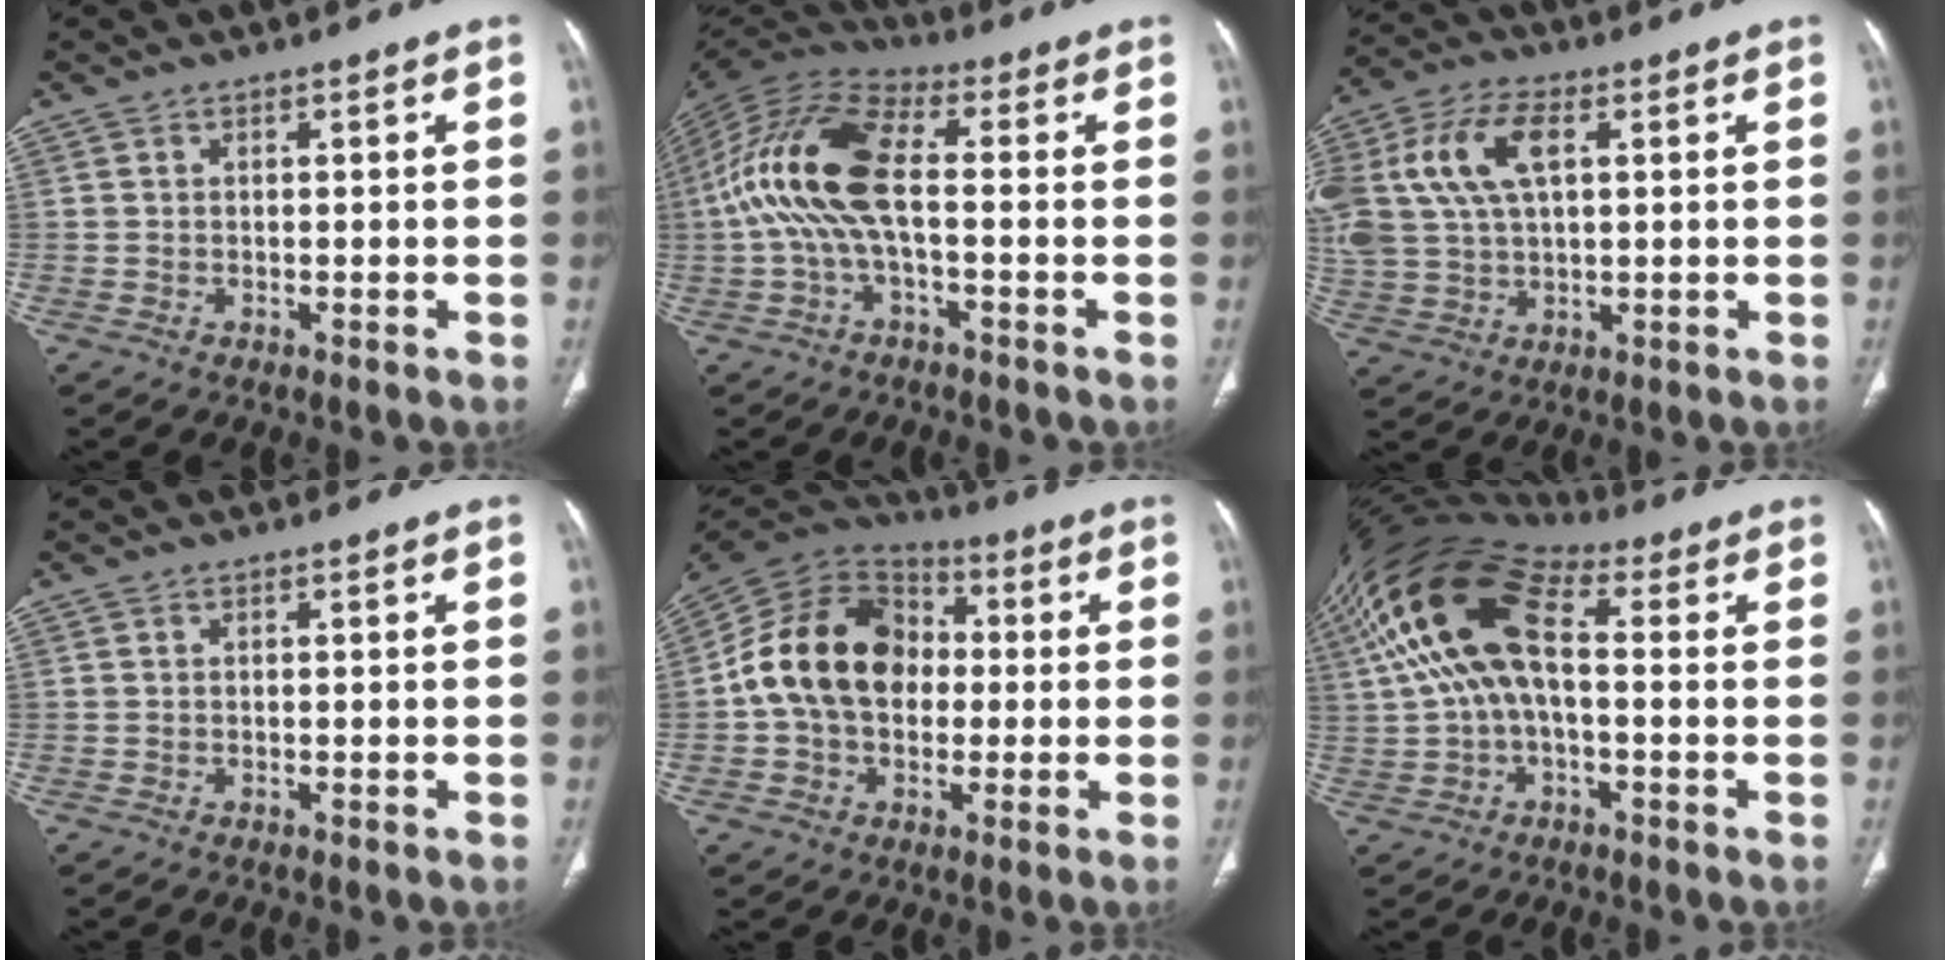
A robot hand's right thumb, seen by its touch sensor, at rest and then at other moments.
{"total": 15.0, "force": [-0.6, 6.2, 13.6], "torque": [-0.293, 0.038, -0.020]}
{"total": 16.8, "force": [4.7, 9.5, 13.0], "torque": [-0.289, 0.011, 0.089]}
{"total": 0.0}
{"total": 18.1, "force": [0.2, 13.4, 12.2], "torque": [-0.195, 0.033, -0.005]}
{"total": 17.5, "force": [2.8, 9.0, 14.8], "torque": [-0.298, 0.044, 0.042]}